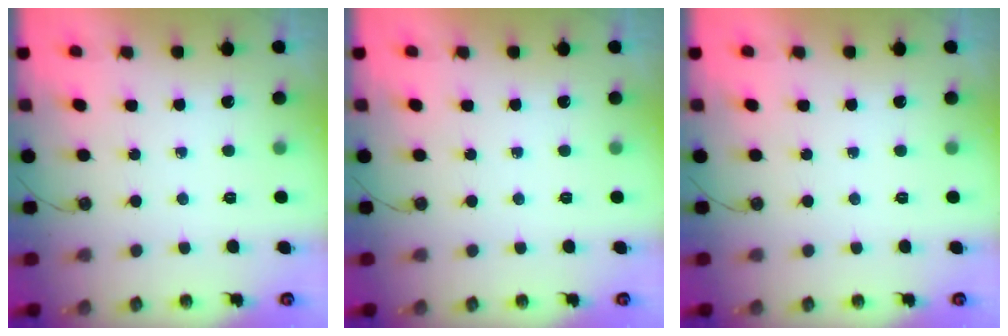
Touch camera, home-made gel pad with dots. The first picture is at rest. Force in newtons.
{"total": 0.0}
{"total": 0.0}